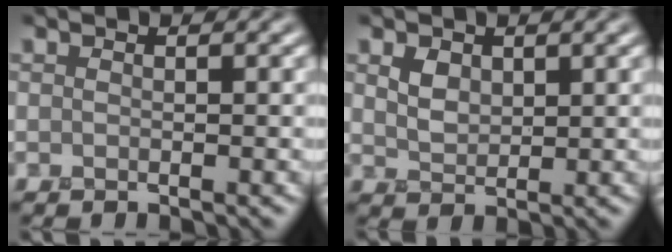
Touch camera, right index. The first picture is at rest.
{"total": 1.8, "force": [0.7, 1.3, 1.0], "torque": [-0.023, -0.007, 0.016]}